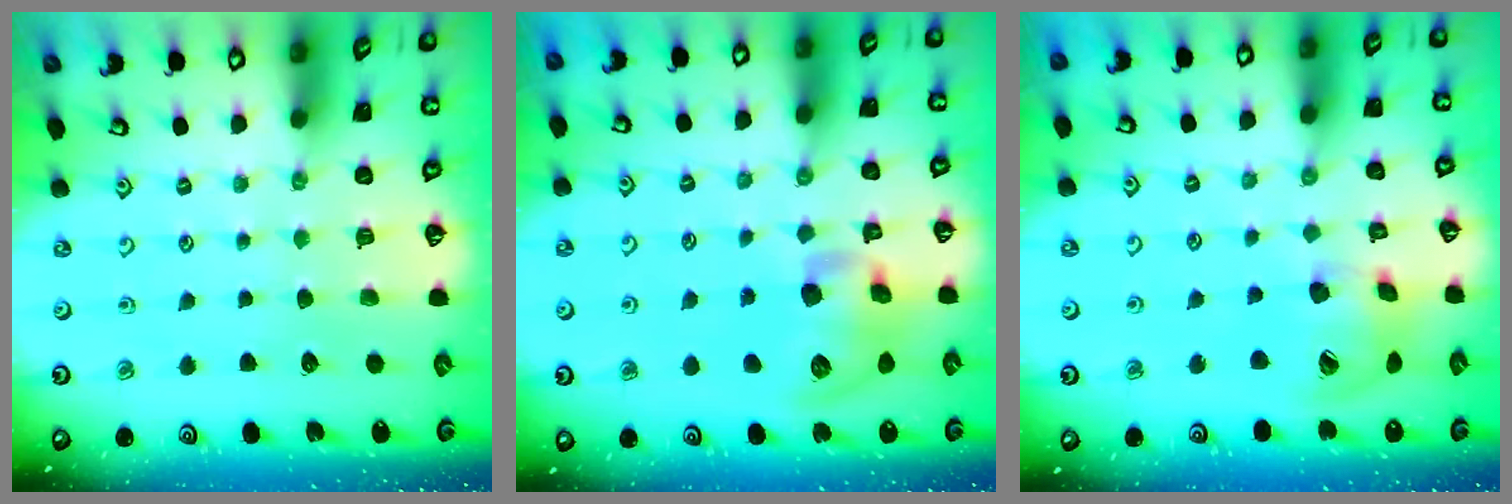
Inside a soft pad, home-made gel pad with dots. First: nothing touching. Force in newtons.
{"total": 11.9, "press": 11.8, "slide": 1.8}
{"total": 16.9, "press": 16.8, "slide": 2.5}